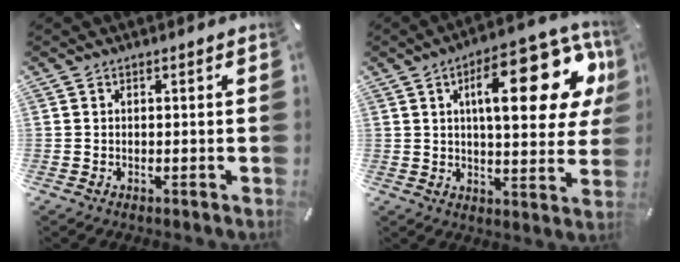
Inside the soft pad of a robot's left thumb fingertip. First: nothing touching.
{"total": 22.9, "force": [8.7, 8.6, 19.4], "torque": [-0.274, -0.035, 0.125]}